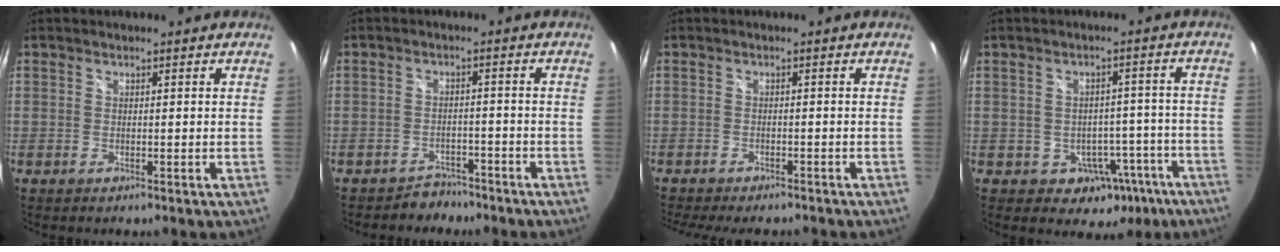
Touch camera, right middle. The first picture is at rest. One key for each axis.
{"total": 4.1, "fx": -3.6, "fy": 2.1, "fz": 0.0, "tx": -0.004, "ty": 0.010, "tz": -0.053}
{"total": 8.6, "fx": -7.5, "fy": 1.9, "fz": 3.6, "tx": -0.082, "ty": -0.020, "tz": -0.112}
{"total": 9.8, "fx": -5.6, "fy": 7.5, "fz": 3.1, "tx": -0.047, "ty": 0.040, "tz": -0.038}